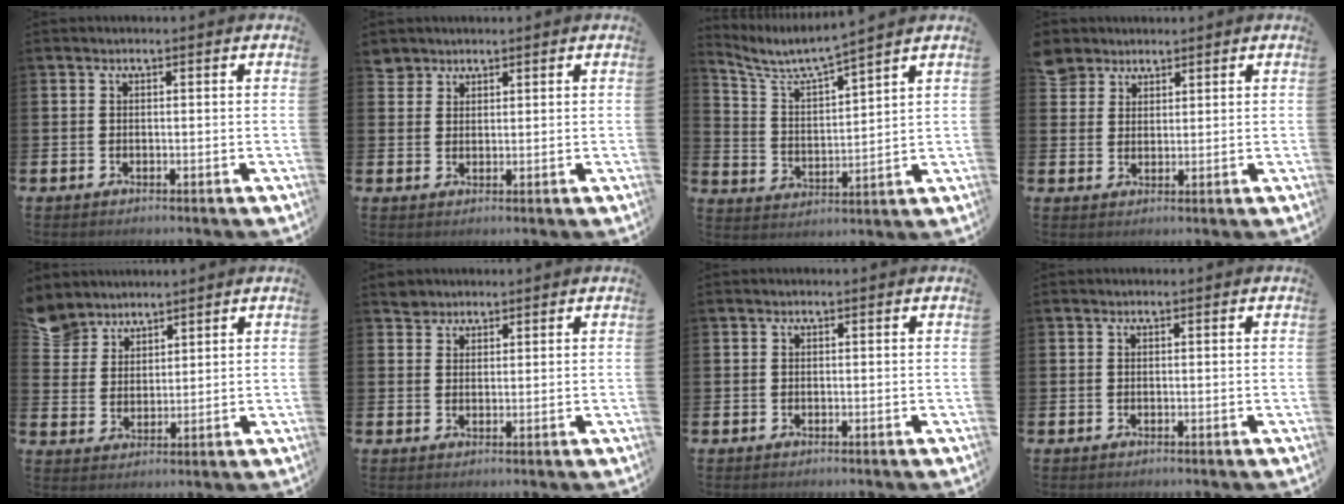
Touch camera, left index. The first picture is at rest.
{"total": 2.9, "force": [2.6, 1.3, -0.1], "torque": [0.001, -0.006, 0.048]}
{"total": 5.4, "force": [5.0, 0.1, 1.9], "torque": [-0.069, -0.040, 0.080]}
{"total": 4.1, "force": [3.6, 1.9, -0.1], "torque": [0.003, -0.014, 0.066]}
{"total": 5.5, "force": [5.2, 1.9, -0.4], "torque": [-0.016, -0.027, 0.099]}
{"total": 2.0, "force": [1.8, 0.8, -0.3], "torque": [0.018, -0.004, 0.033]}
{"total": 0.0}
{"total": 0.0}